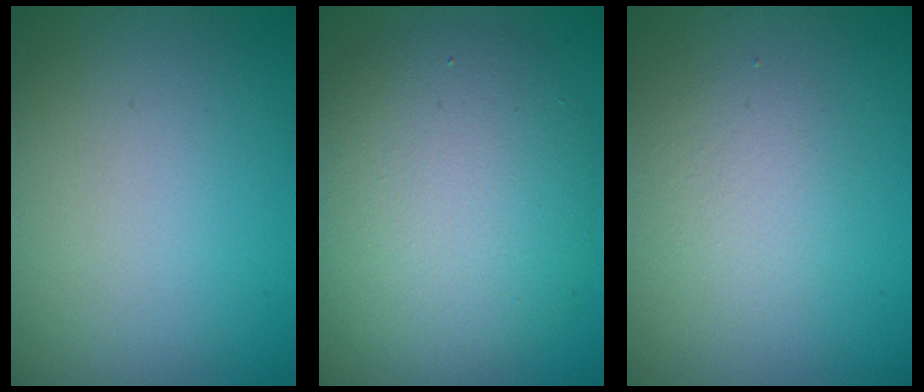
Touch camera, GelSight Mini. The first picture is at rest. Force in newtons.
{"total": 7.8, "press": 7.8, "slide": 0.6}
{"total": 1.9, "press": 1.9, "slide": 0.1}